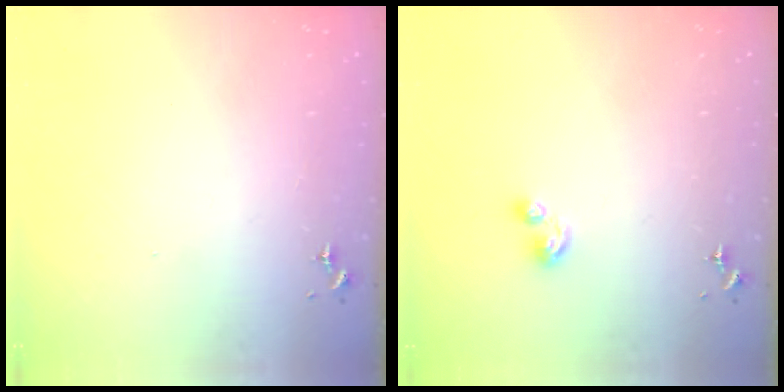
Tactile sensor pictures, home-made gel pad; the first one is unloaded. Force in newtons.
{"total": 5.6, "press": 5.5, "slide": 0.7}